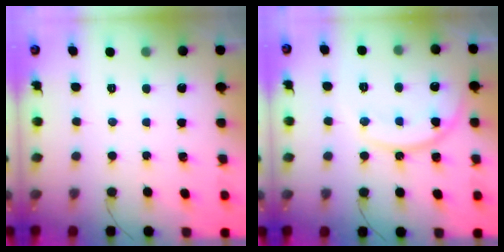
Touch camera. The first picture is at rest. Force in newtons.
{"total": 13.2, "press": 13.1, "slide": 1.2}